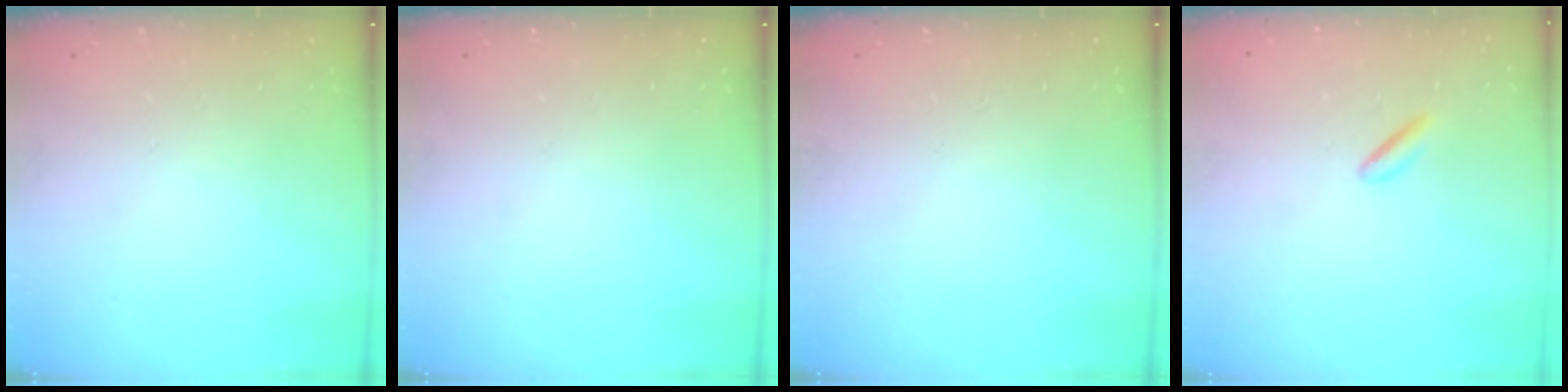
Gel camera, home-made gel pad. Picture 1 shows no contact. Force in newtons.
{"total": 0.0}
{"total": 0.0}
{"total": 1.8, "press": 1.6, "slide": 0.8}